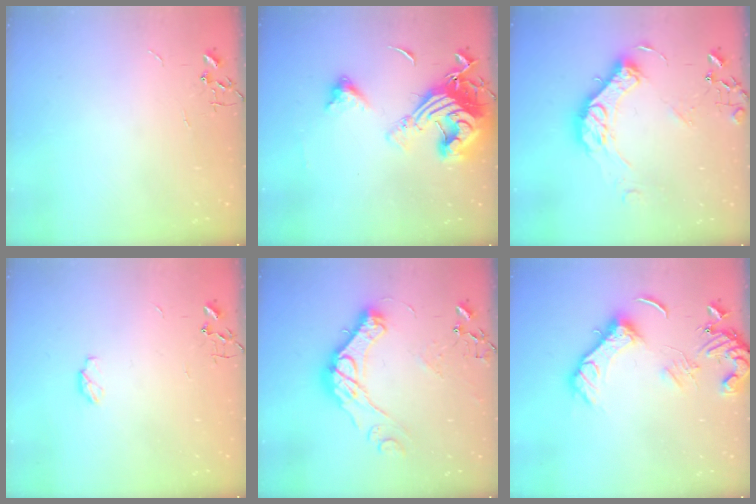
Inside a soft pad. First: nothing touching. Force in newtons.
{"total": 18.4, "press": 18.3, "slide": 2.0}
{"total": 14.6, "press": 14.5, "slide": 1.3}
{"total": 4.0, "press": 3.9, "slide": 0.6}
{"total": 18.7, "press": 18.6, "slide": 1.4}
{"total": 14.2, "press": 14.1, "slide": 2.0}